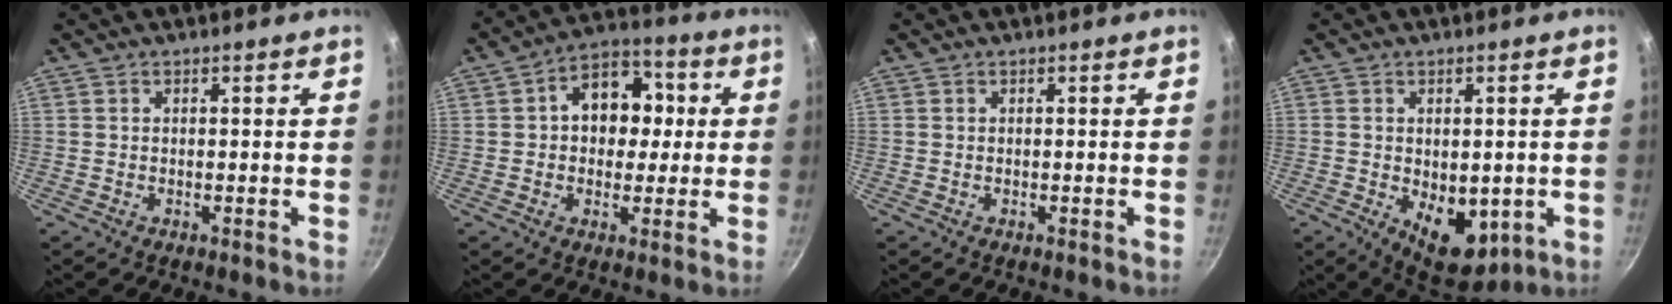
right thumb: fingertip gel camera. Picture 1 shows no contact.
{"total": 12.0, "force": [1.7, 8.9, 7.8], "torque": [-0.066, 0.021, 0.010]}
{"total": 0.0}
{"total": 10.4, "force": [-2.0, 6.5, 7.9], "torque": [-0.077, -0.015, -0.012]}